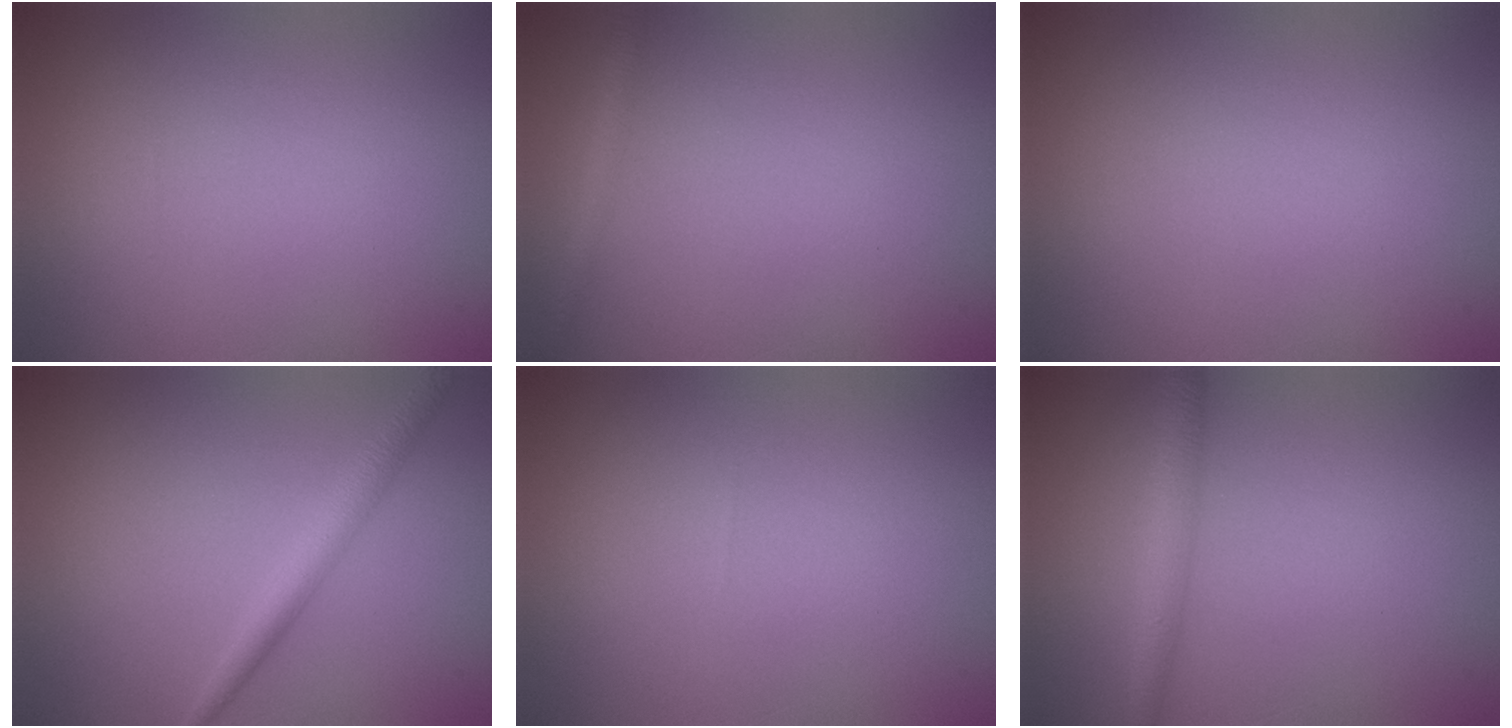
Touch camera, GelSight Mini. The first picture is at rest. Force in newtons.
{"total": 1.3, "press": 1.3, "slide": 0.0}
{"total": 0.0}
{"total": 2.5, "press": 2.5, "slide": 0.1}
{"total": 0.0}
{"total": 2.5, "press": 2.5, "slide": 0.1}